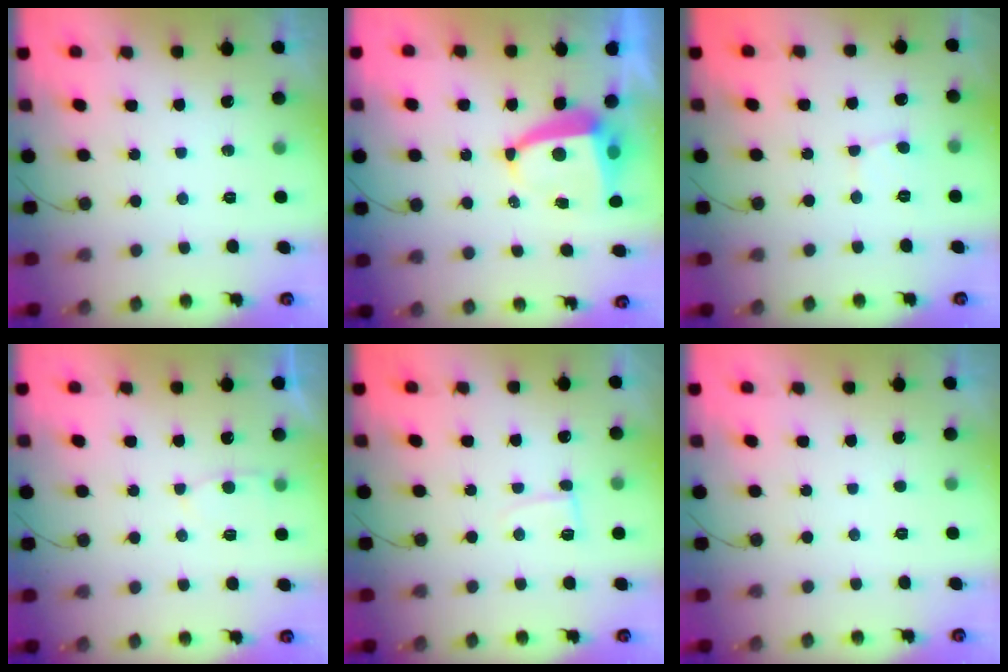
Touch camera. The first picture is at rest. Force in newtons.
{"total": 6.7, "press": 6.6, "slide": 1.0}
{"total": 3.3, "press": 3.3, "slide": 0.2}
{"total": 3.0, "press": 3.0, "slide": 0.4}
{"total": 3.5, "press": 3.5, "slide": 0.5}
{"total": 1.6, "press": 1.6, "slide": 0.2}